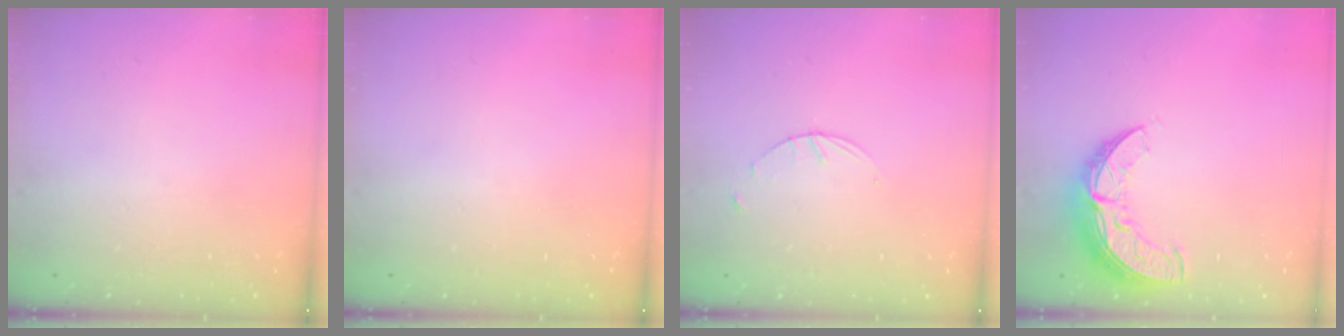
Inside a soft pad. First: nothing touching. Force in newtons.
{"total": 0.0}
{"total": 1.6, "press": 1.6, "slide": 0.2}
{"total": 12.2, "press": 12.2, "slide": 1.1}